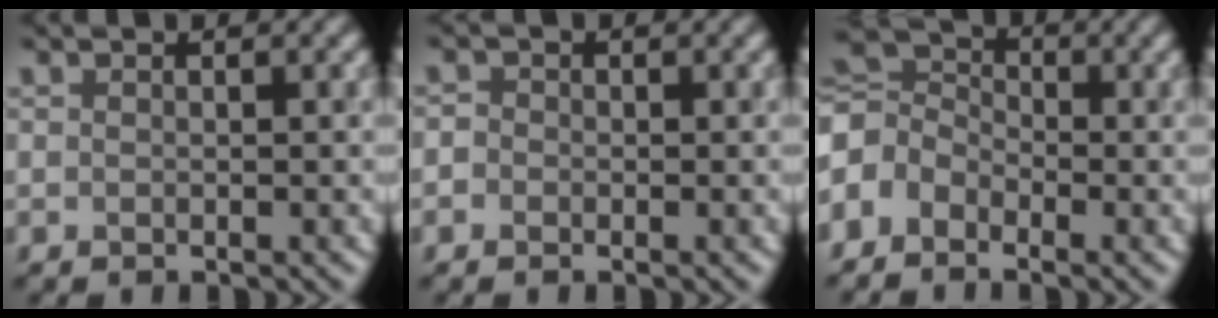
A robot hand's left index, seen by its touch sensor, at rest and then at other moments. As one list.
[{"total": 1.5, "force": [-0.4, 1.4, 0.3], "torque": [0.009, 0.011, -0.024]}, {"total": 4.2, "force": [-1.9, 3.3, 1.7], "torque": [-0.040, 0.012, -0.062]}]